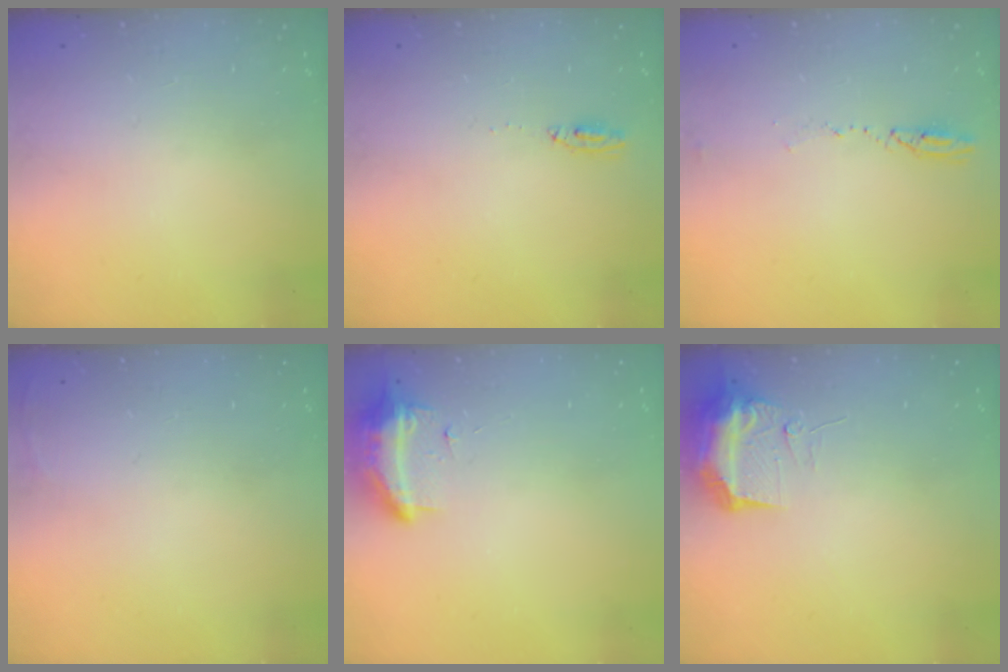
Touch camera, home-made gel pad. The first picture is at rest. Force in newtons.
{"total": 4.8, "press": 2.7, "slide": 4.0}
{"total": 3.7, "press": 3.6, "slide": 1.1}
{"total": 2.7, "press": 2.6, "slide": 1.0}
{"total": 9.5, "press": 9.2, "slide": 2.4}
{"total": 10.1, "press": 10.1, "slide": 0.3}